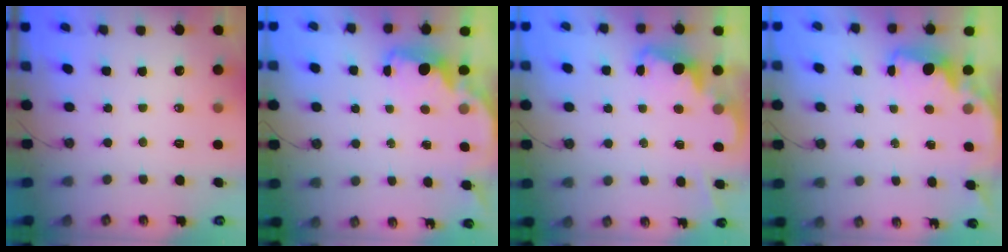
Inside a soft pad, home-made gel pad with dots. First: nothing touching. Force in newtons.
{"total": 1.8, "press": 1.6, "slide": 0.7}
{"total": 2.3, "press": 2.3, "slide": 0.5}
{"total": 1.9, "press": 1.8, "slide": 0.7}